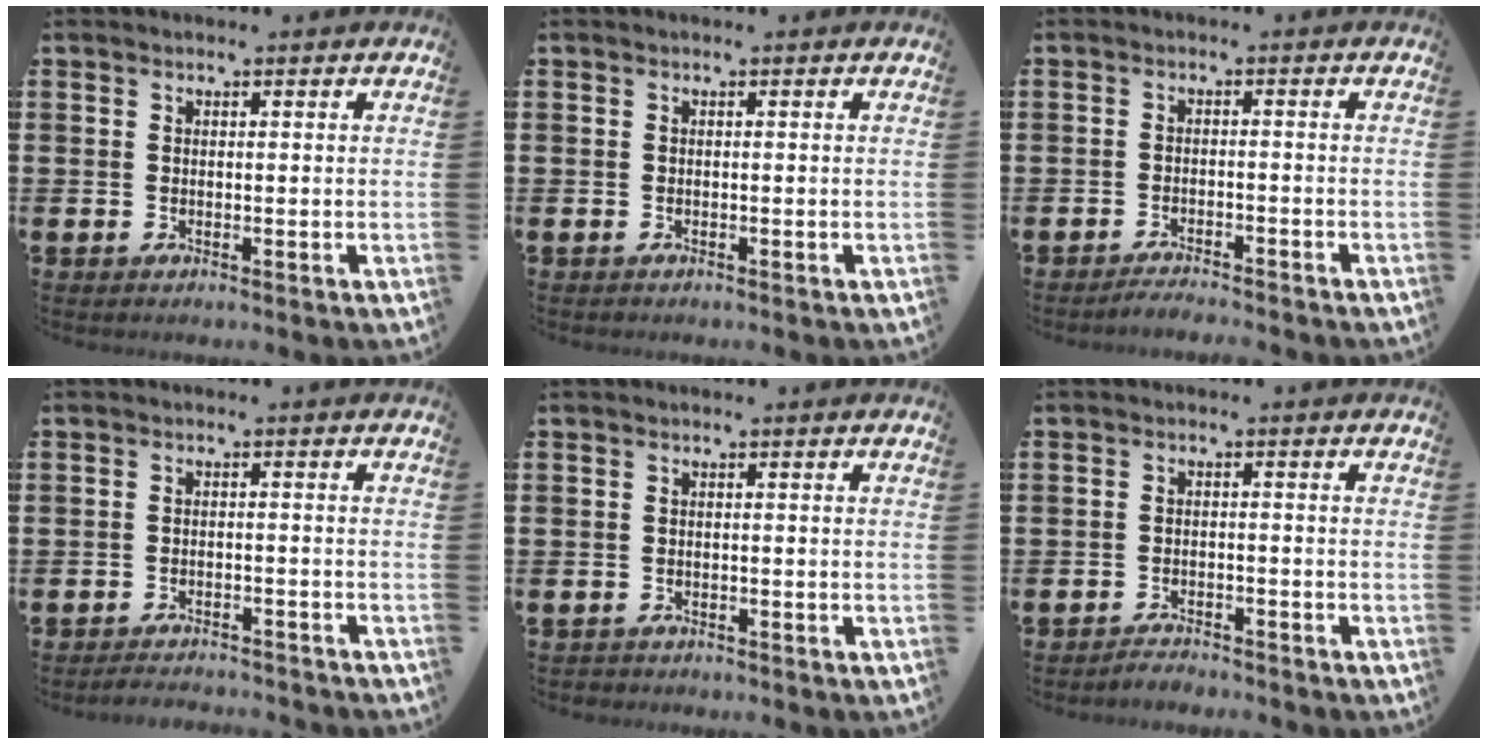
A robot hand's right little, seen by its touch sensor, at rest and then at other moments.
{"total": 0.0}
{"total": 1.7, "force": [-1.7, -0.1, 0.1], "torque": [-0.004, 0.005, -0.035]}
{"total": 2.0, "force": [-2.0, -0.1, 0.0], "torque": [-0.004, 0.003, -0.042]}
{"total": 0.5, "force": [-0.5, 0.2, -0.1], "torque": [-0.001, 0.001, -0.011]}
{"total": 1.8, "force": [-1.8, 0.0, -0.2], "torque": [-0.003, 0.005, -0.039]}